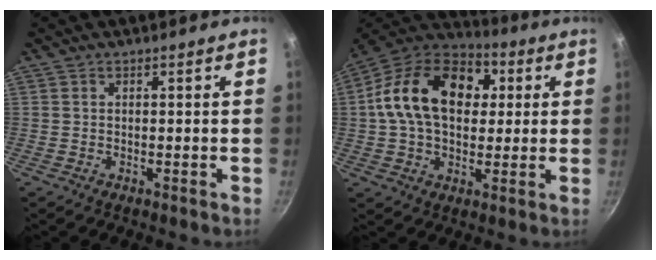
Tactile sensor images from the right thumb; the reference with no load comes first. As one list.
[{"total": 21.1, "force": [3.6, 14.5, 14.9], "torque": [-0.228, 0.028, 0.042]}]